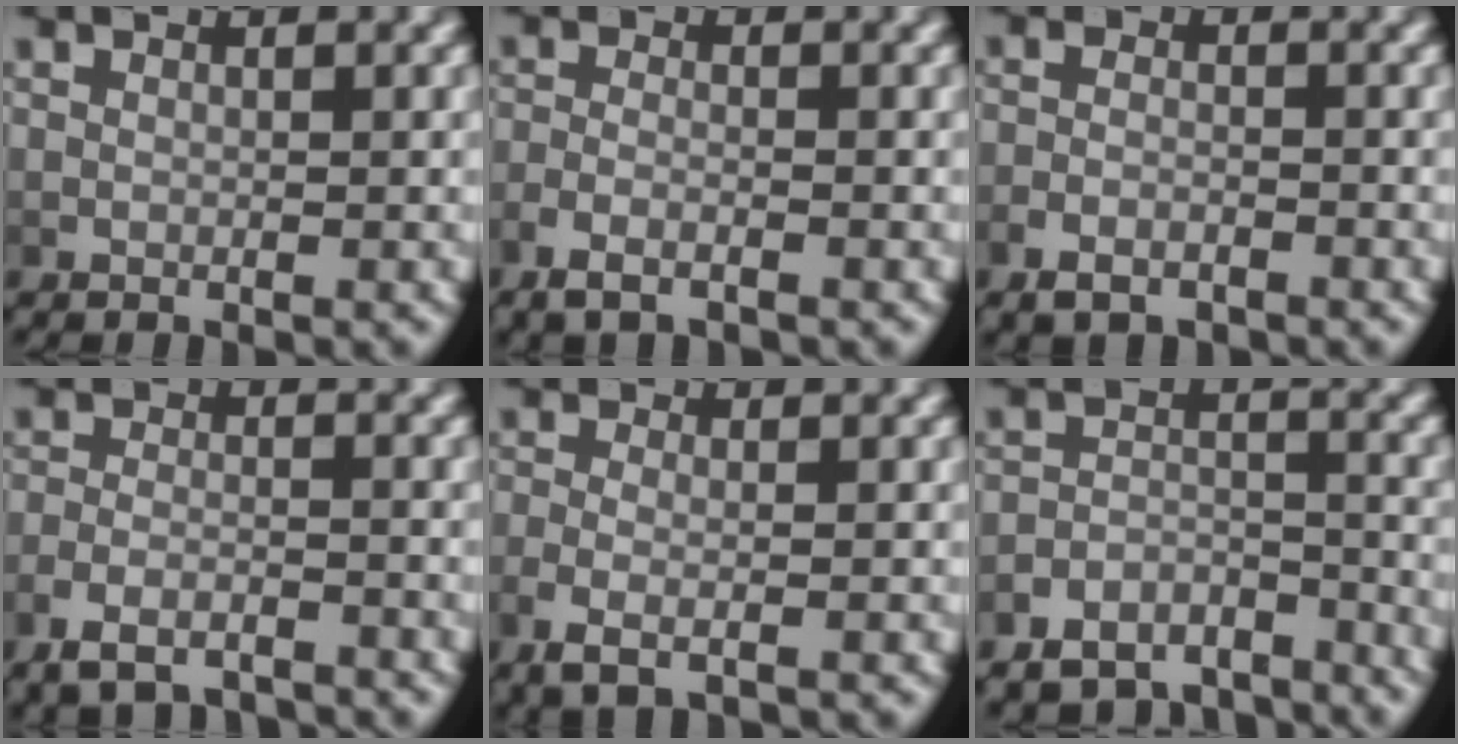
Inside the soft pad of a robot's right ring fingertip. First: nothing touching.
{"total": 2.7, "force": [-1.9, 0.9, 1.7], "torque": [-0.041, -0.006, -0.031]}
{"total": 2.8, "force": [-2.2, 1.3, 1.2], "torque": [-0.023, -0.007, -0.033]}
{"total": 4.2, "force": [-3.7, 1.3, 1.7], "torque": [-0.034, -0.008, -0.058]}
{"total": 2.9, "force": [-1.4, 1.0, 2.3], "torque": [-0.059, -0.012, -0.019]}
{"total": 8.0, "force": [-7.3, 3.0, 1.5], "torque": [-0.007, -0.013, -0.121]}